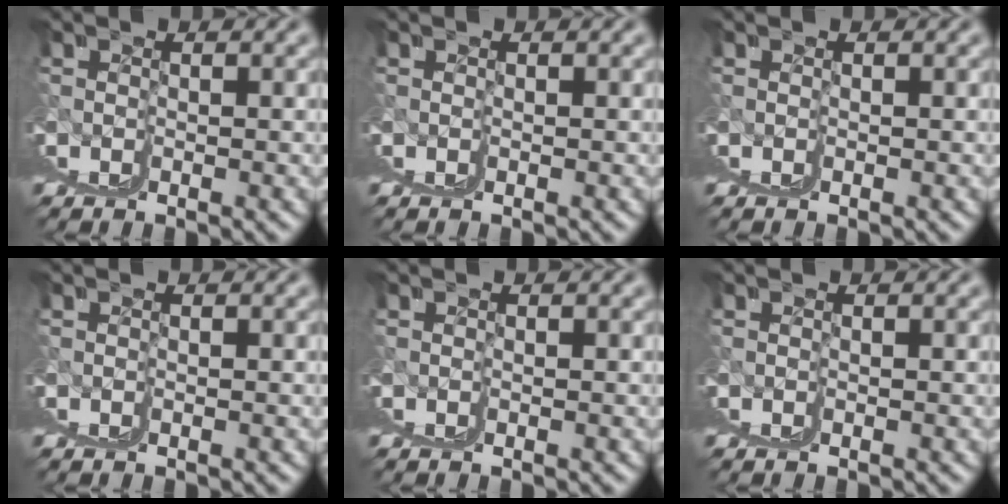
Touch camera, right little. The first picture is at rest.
{"total": 0.0}
{"total": 0.0}
{"total": 0.0}
{"total": 0.0}
{"total": 0.0}